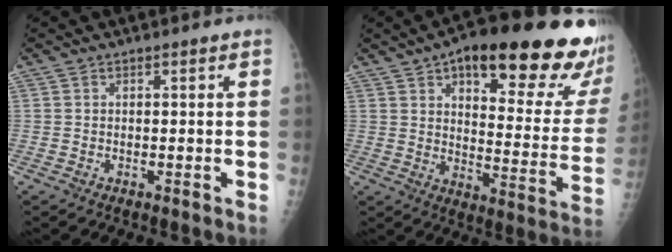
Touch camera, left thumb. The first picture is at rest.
{"total": 28.3, "force": [17.2, 8.9, 20.7], "torque": [-0.237, -0.054, 0.229]}